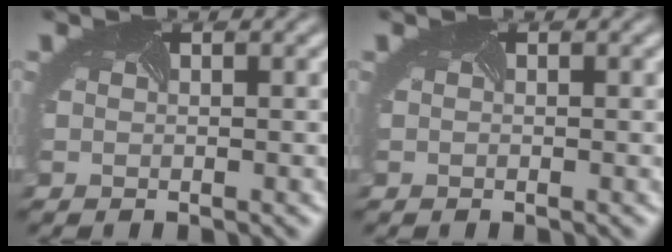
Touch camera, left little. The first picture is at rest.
{"total": 0.0}